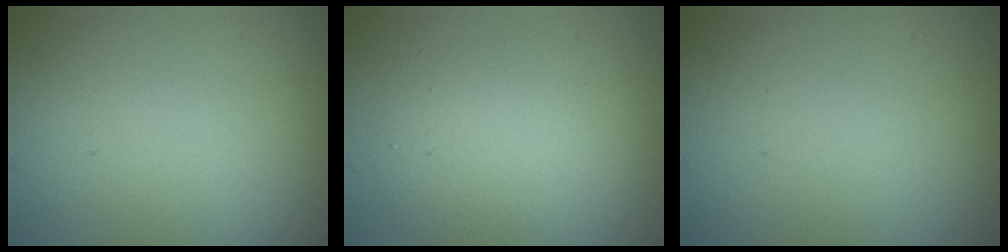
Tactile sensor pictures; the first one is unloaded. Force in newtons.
{"total": 4.6, "press": 4.6, "slide": 0.2}
{"total": 0.0}